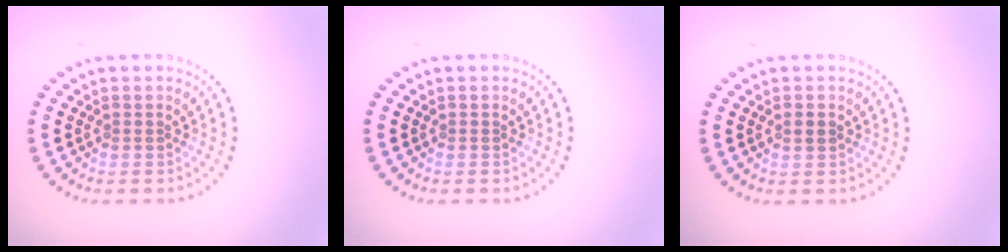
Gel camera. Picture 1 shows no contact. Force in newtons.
{"total": 0.0}
{"total": 1.3, "press": 1.3, "slide": 0.1}